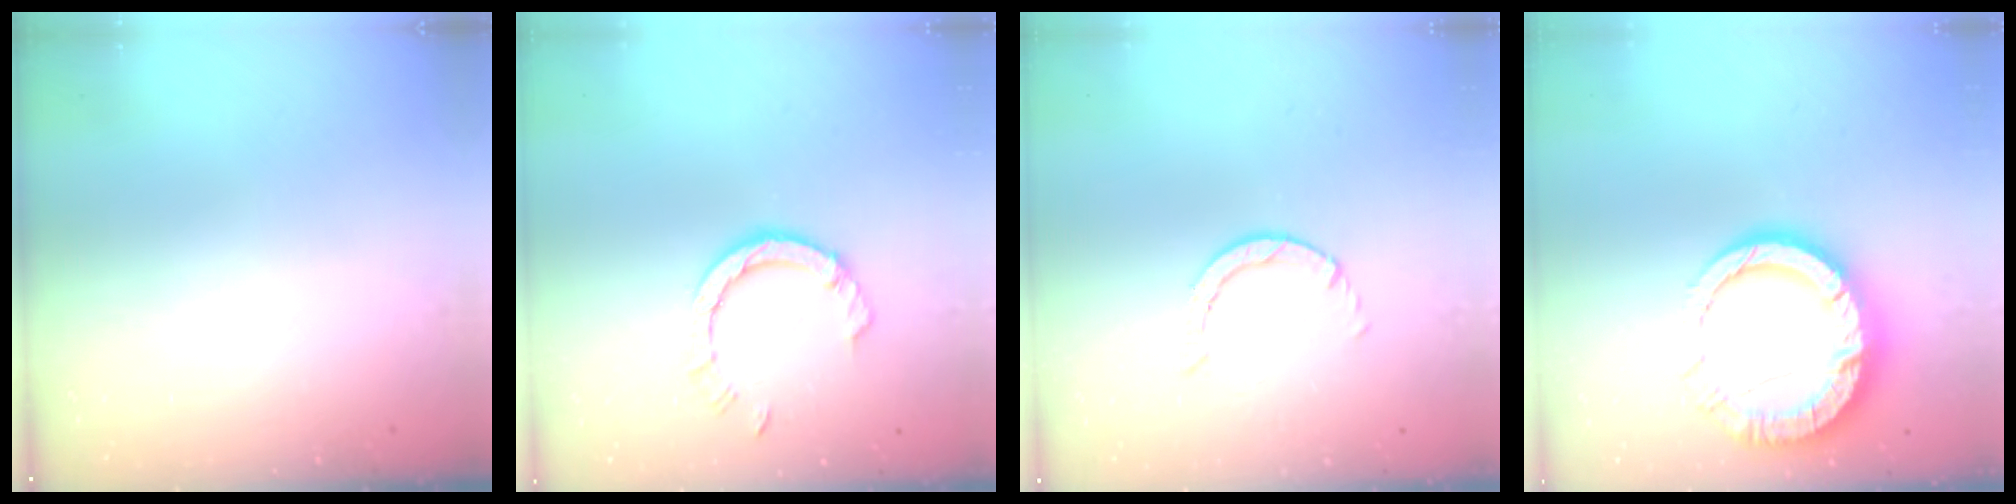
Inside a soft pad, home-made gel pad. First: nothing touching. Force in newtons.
{"total": 6.9, "press": 6.8, "slide": 0.8}
{"total": 0.6, "press": 0.6, "slide": 0.1}
{"total": 15.2, "press": 15.2, "slide": 1.4}